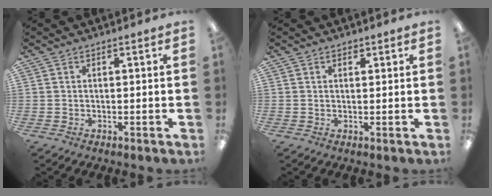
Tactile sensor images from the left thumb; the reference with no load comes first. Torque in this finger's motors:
{"motor_torque": [0.32, -0.35, -0.59, 0.42, -0.11]}